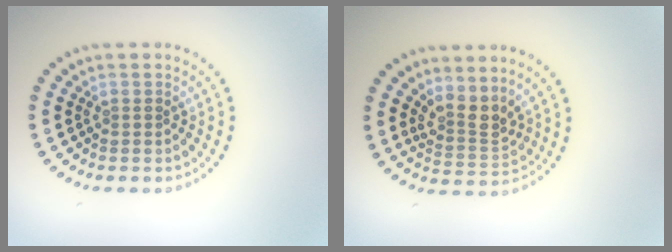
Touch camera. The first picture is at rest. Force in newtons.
{"total": 2.8, "press": 2.0, "slide": 2.0}